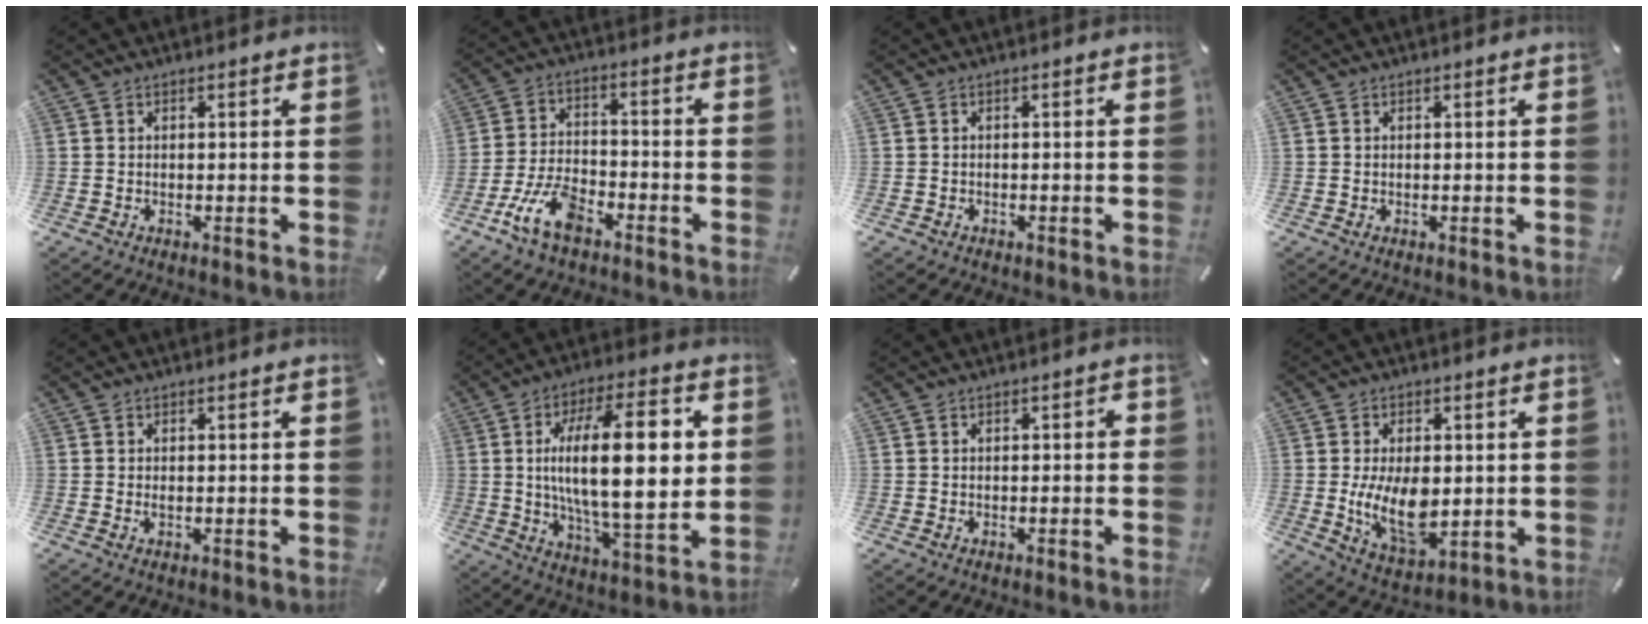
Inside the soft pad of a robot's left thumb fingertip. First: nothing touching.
{"total": 10.9, "force": [-6.9, 5.0, 6.8], "torque": [-0.146, 0.030, -0.130]}
{"total": 0.7, "force": [-0.6, 0.4, 0.2], "torque": [-0.003, 0.001, -0.013]}
{"total": 0.0}
{"total": 0.9, "force": [0.0, 0.4, 0.8], "torque": [-0.016, 0.001, -0.001]}
{"total": 22.9, "force": [3.5, 8.3, 21.0], "torque": [-0.362, -0.010, 0.039]}
{"total": 1.1, "force": [-0.3, 0.6, 0.9], "torque": [-0.016, 0.004, -0.008]}
{"total": 12.3, "force": [-0.2, 7.3, 9.9], "torque": [-0.182, -0.019, -0.002]}